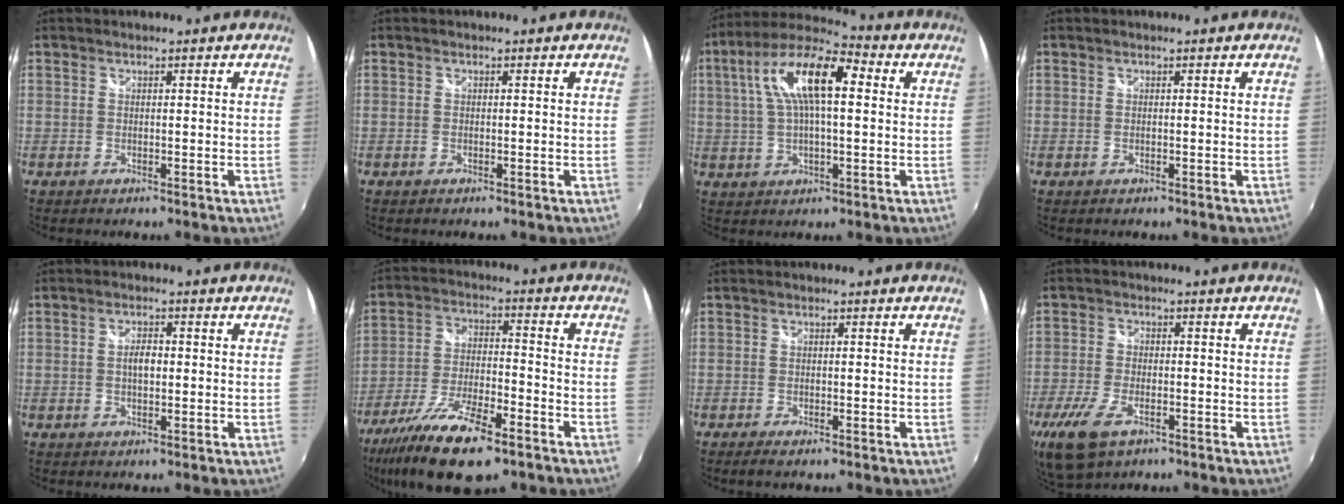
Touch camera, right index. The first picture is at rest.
{"total": 0.0}
{"total": 15.1, "force": [3.4, 5.5, 13.6], "torque": [-0.253, 0.029, 0.049]}
{"total": 0.0}
{"total": 2.7, "force": [0.0, 1.4, 2.4], "torque": [-0.042, 0.004, -0.002]}
{"total": 17.2, "force": [-11.7, 5.0, 11.6], "torque": [-0.238, -0.043, -0.212]}
{"total": 1.7, "force": [-1.3, 0.4, 1.0], "torque": [-0.024, -0.006, -0.025]}
{"total": 11.4, "force": [-6.3, 5.7, 7.5], "torque": [-0.186, -0.032, -0.114]}